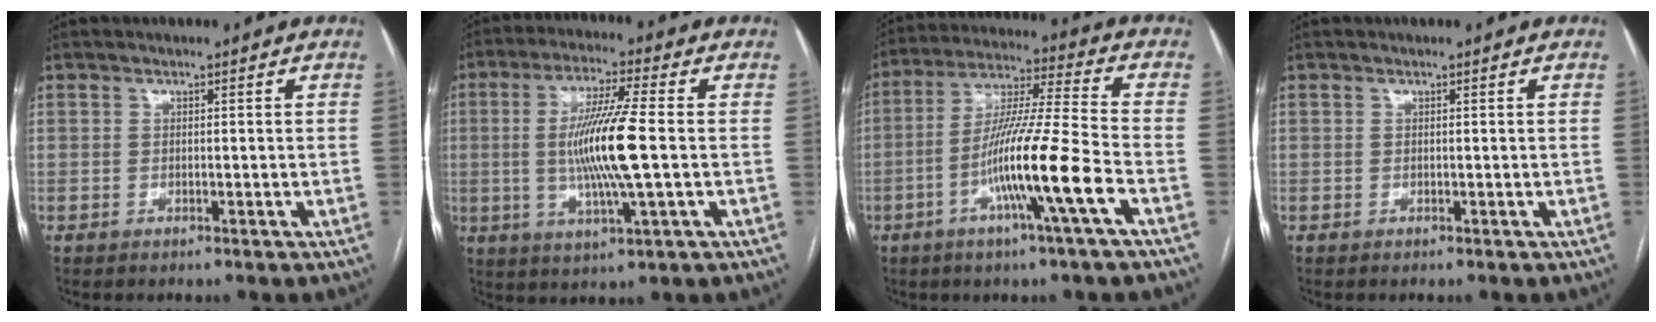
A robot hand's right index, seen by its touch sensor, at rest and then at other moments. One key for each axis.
{"total": 12.2, "fx": -0.5, "fy": 0.2, "fz": 12.2, "tx": -0.236, "ty": -0.005, "tz": -0.011}
{"total": 14.6, "fx": -5.3, "fy": -1.4, "fz": 13.6, "tx": -0.251, "ty": -0.009, "tz": -0.104}
{"total": 0.0}